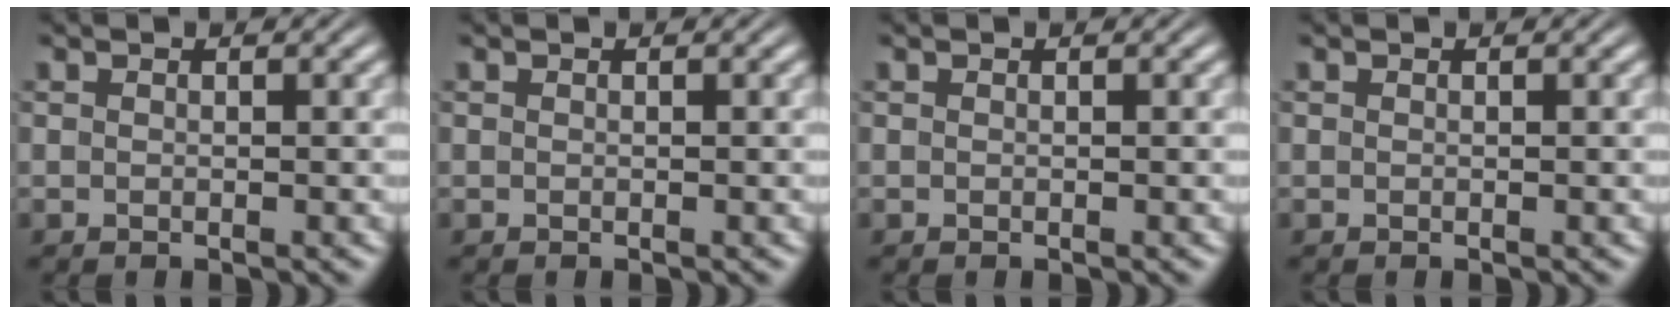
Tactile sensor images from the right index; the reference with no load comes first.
{"total": 0.0}
{"total": 0.0}
{"total": 0.0}